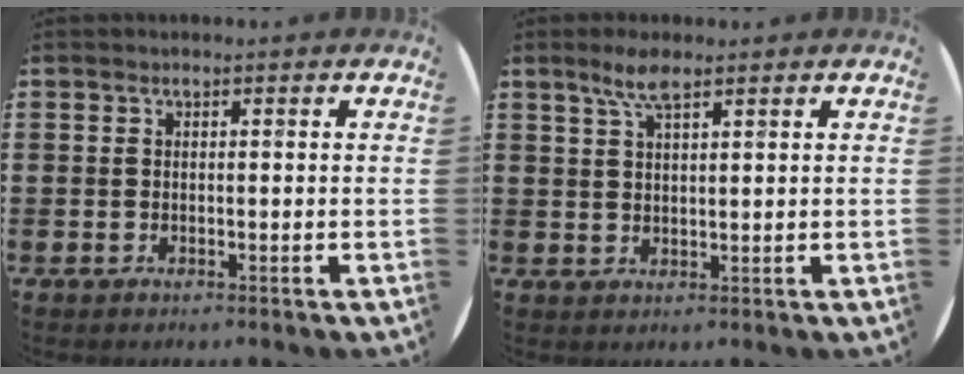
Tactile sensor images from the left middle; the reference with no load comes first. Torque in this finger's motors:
{"motor_torque": [0.51, -0.35, 0.11, 0.08]}